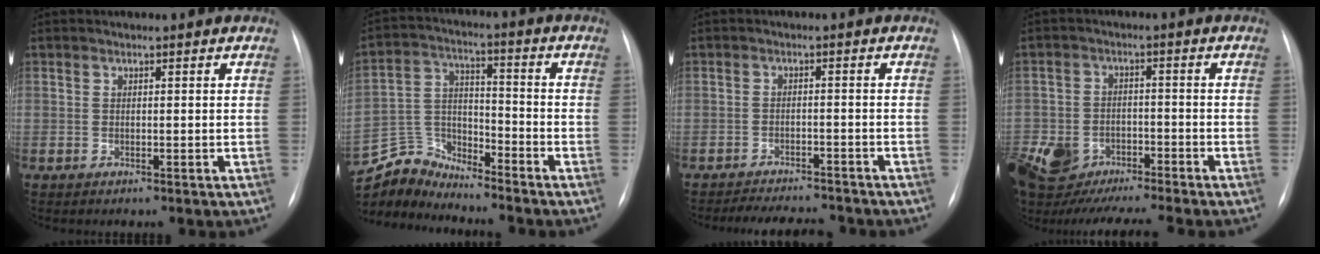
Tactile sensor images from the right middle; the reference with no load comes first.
{"total": 8.8, "force": [-8.7, 1.1, -1.0], "torque": [0.010, 0.021, -0.170]}
{"total": 8.4, "force": [-7.9, 1.5, 2.4], "torque": [-0.038, -0.002, -0.107]}
{"total": 11.3, "force": [-8.9, 4.0, 5.8], "torque": [-0.109, 0.012, -0.146]}